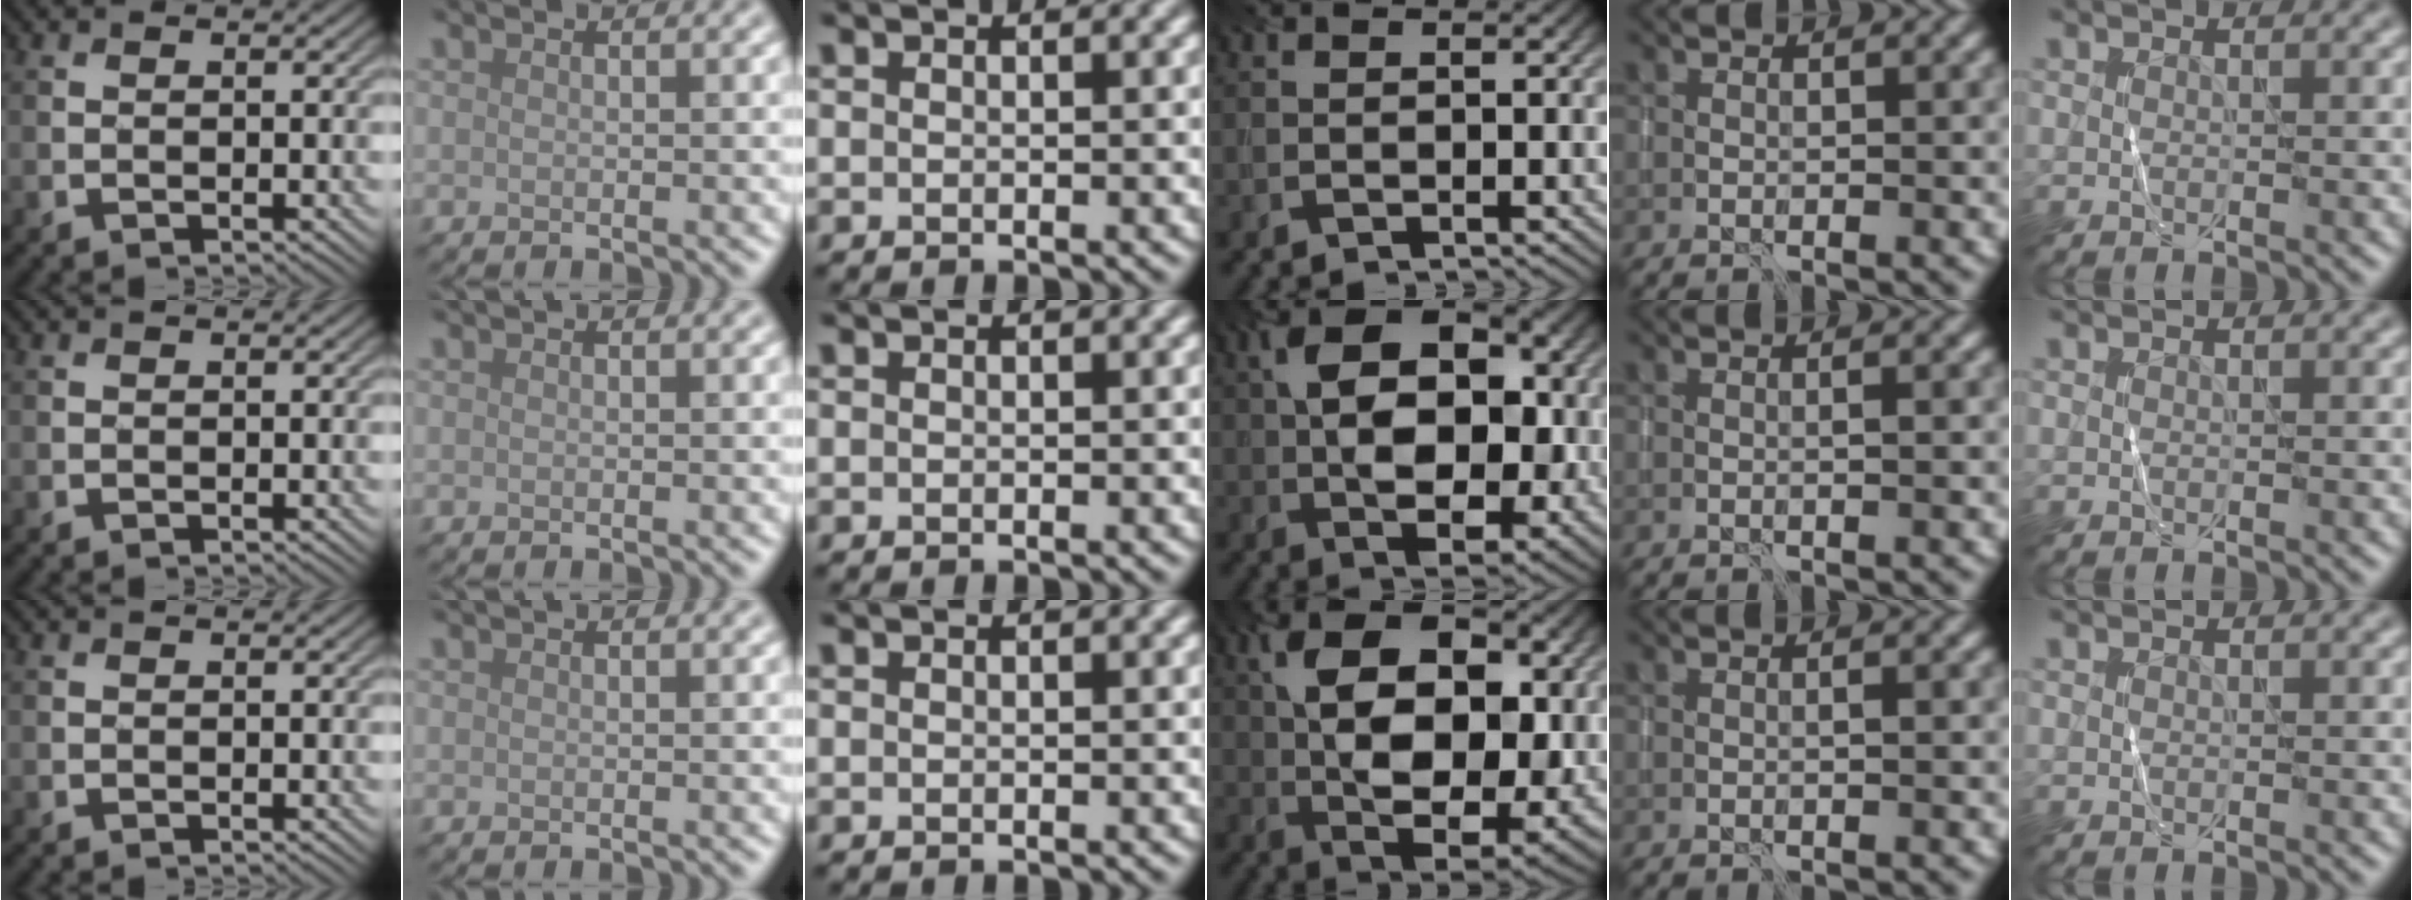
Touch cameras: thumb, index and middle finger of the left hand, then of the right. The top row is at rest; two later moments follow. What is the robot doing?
{"motion": "wrap", "object": "sponge"}